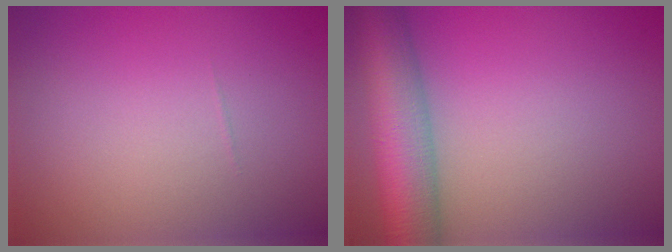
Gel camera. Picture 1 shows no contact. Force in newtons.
{"total": 8.4, "press": 8.4, "slide": 0.3}